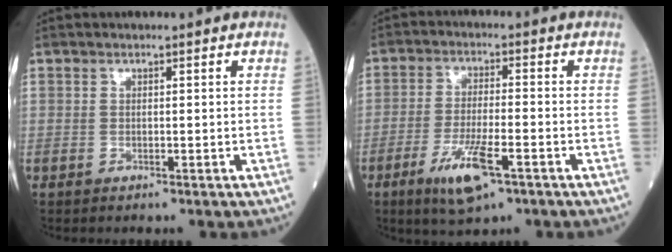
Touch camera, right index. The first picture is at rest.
{"total": 8.5, "force": [-4.3, 1.6, 7.1], "torque": [-0.139, -0.016, -0.073]}